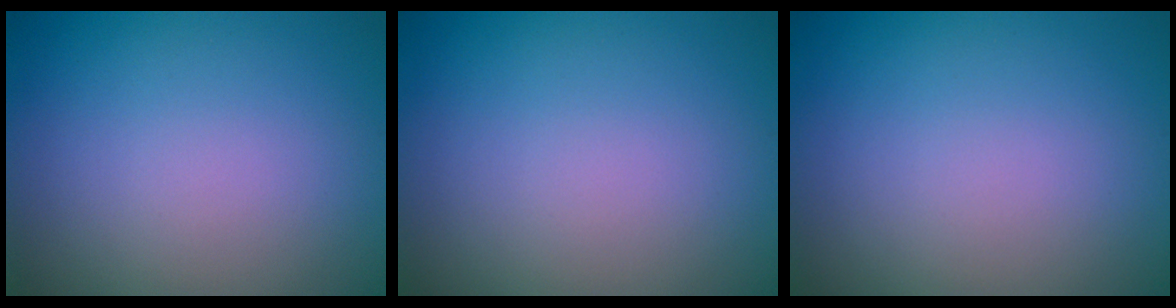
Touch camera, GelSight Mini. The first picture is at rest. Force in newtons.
{"total": 0.0}
{"total": 0.0}